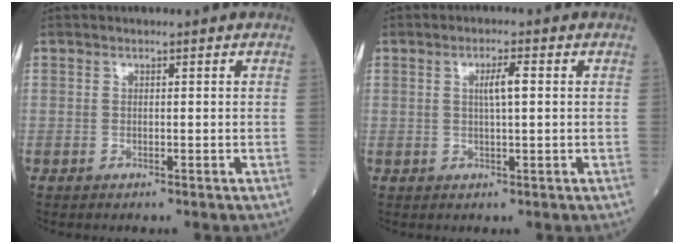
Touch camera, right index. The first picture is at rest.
{"total": 3.3, "force": [0.7, 0.3, 3.2], "torque": [-0.057, 0.001, 0.012]}